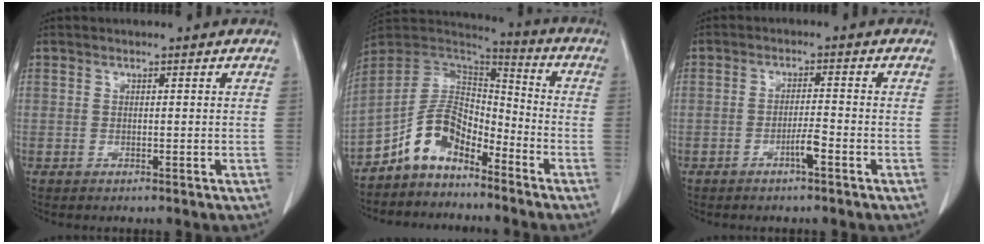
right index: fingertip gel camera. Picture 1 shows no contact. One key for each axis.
{"total": 9.8, "fx": -6.5, "fy": 5.0, "fz": 5.2, "tx": -0.099, "ty": 0.034, "tz": -0.126}
{"total": 2.6, "fx": -1.5, "fy": 0.0, "fz": 2.1, "tx": -0.039, "ty": 0.001, "tz": -0.026}